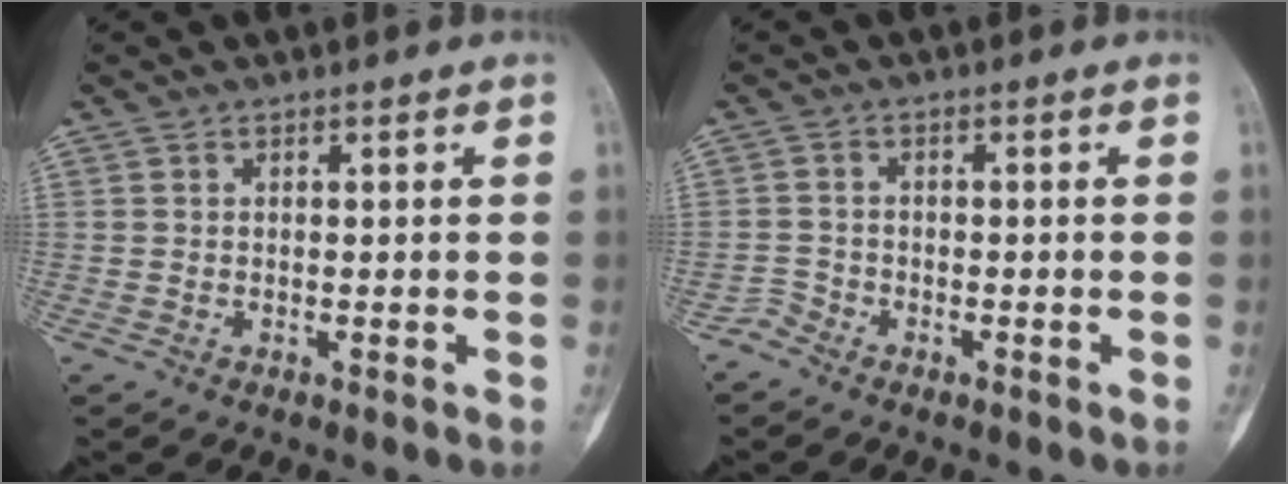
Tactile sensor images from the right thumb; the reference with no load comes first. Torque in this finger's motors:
{"motor_torque": [0.47, -0.21, 0.24, -0.70, 0.01]}